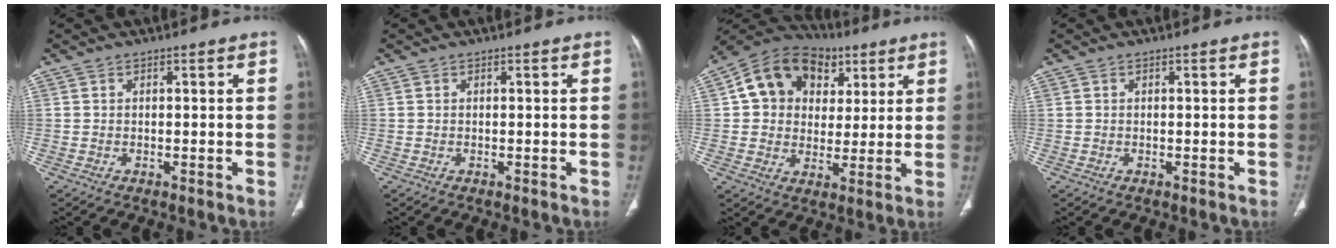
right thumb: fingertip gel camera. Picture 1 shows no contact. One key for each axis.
{"total": 0.0}
{"total": 16.2, "fx": 5.7, "fy": 12.8, "fz": 8.2, "tx": -0.102, "ty": 0.012, "tz": 0.088}
{"total": 0.0}